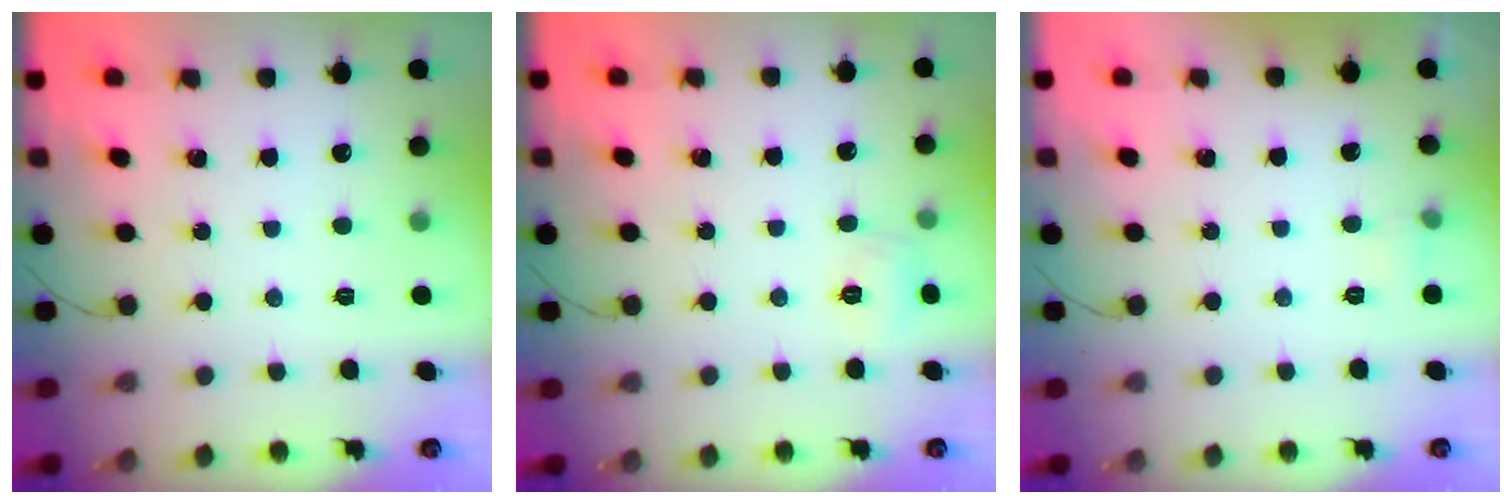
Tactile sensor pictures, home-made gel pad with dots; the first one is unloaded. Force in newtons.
{"total": 5.8, "press": 5.6, "slide": 1.6}
{"total": 3.1, "press": 2.9, "slide": 1.1}